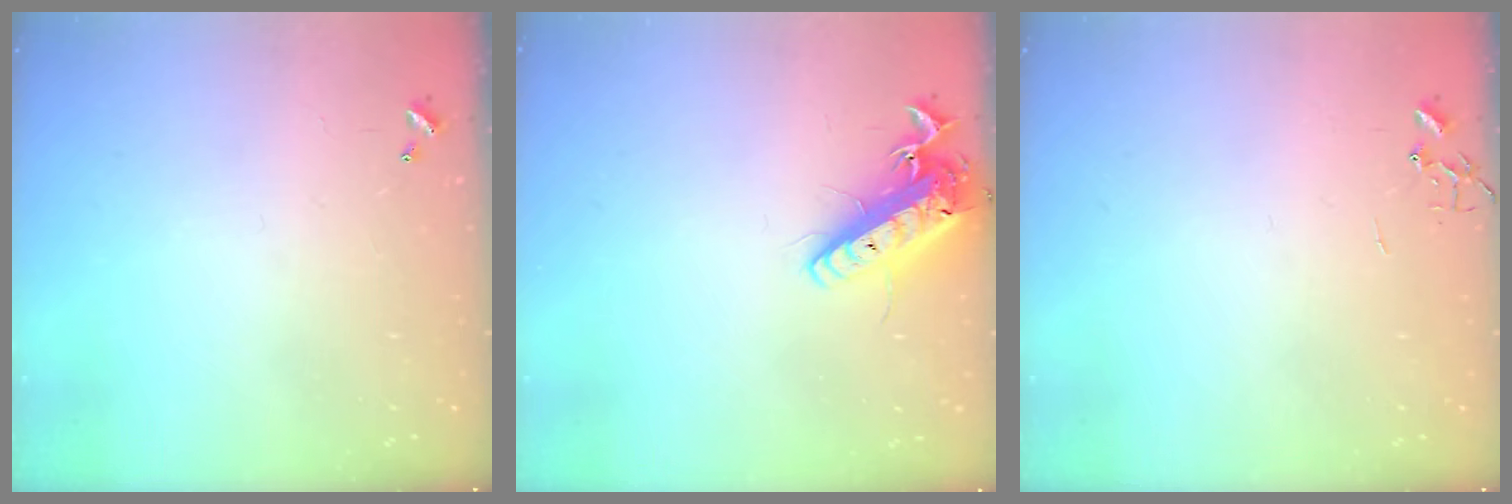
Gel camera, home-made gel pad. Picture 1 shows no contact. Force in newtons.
{"total": 15.0, "press": 14.7, "slide": 3.1}
{"total": 0.0}